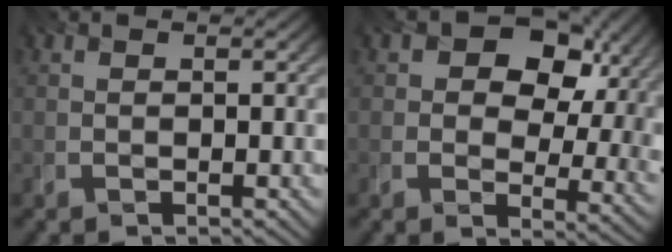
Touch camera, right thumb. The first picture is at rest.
{"total": 14.4, "force": [6.6, 9.1, 9.0], "torque": [-0.127, 0.017, 0.098]}